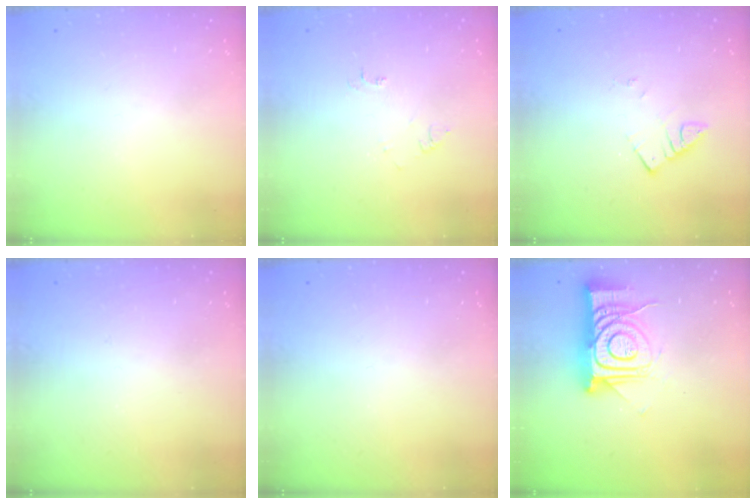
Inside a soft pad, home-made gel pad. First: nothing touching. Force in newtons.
{"total": 4.0, "press": 3.9, "slide": 0.5}
{"total": 2.7, "press": 2.7, "slide": 0.2}
{"total": 2.6, "press": 2.5, "slide": 0.3}
{"total": 0.0}
{"total": 17.2, "press": 17.1, "slide": 1.4}